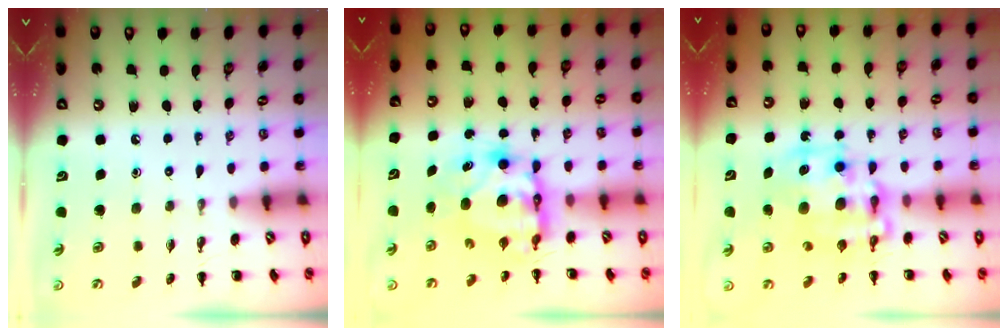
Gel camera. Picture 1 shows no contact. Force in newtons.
{"total": 7.5, "press": 7.2, "slide": 2.1}
{"total": 12.9, "press": 12.6, "slide": 3.1}